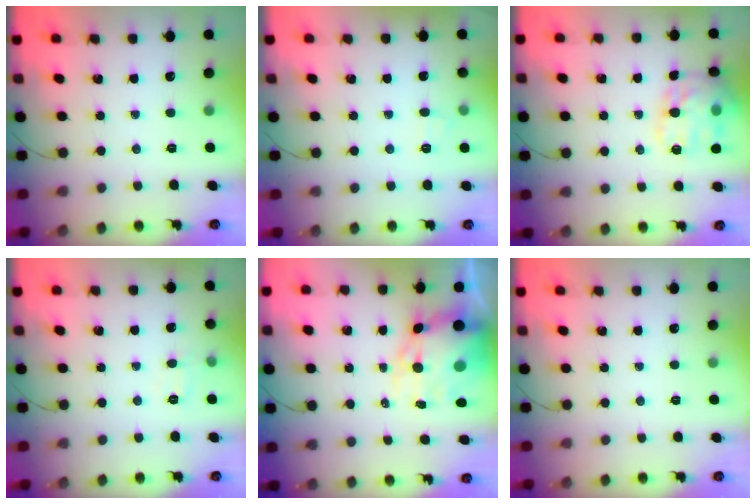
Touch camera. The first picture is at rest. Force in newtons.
{"total": 5.6, "press": 5.4, "slide": 1.4}
{"total": 16.7, "press": 16.7, "slide": 0.9}
{"total": 6.0, "press": 5.8, "slide": 1.3}
{"total": 12.6, "press": 12.2, "slide": 3.1}
{"total": 0.0}